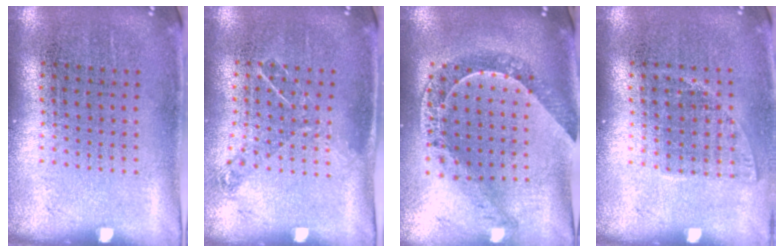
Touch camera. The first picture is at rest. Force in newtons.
{"total": 0.8, "press": 0.8, "slide": 0.2}
{"total": 1.1, "press": 1.1, "slide": 0.2}
{"total": 1.0, "press": 0.9, "slide": 0.5}